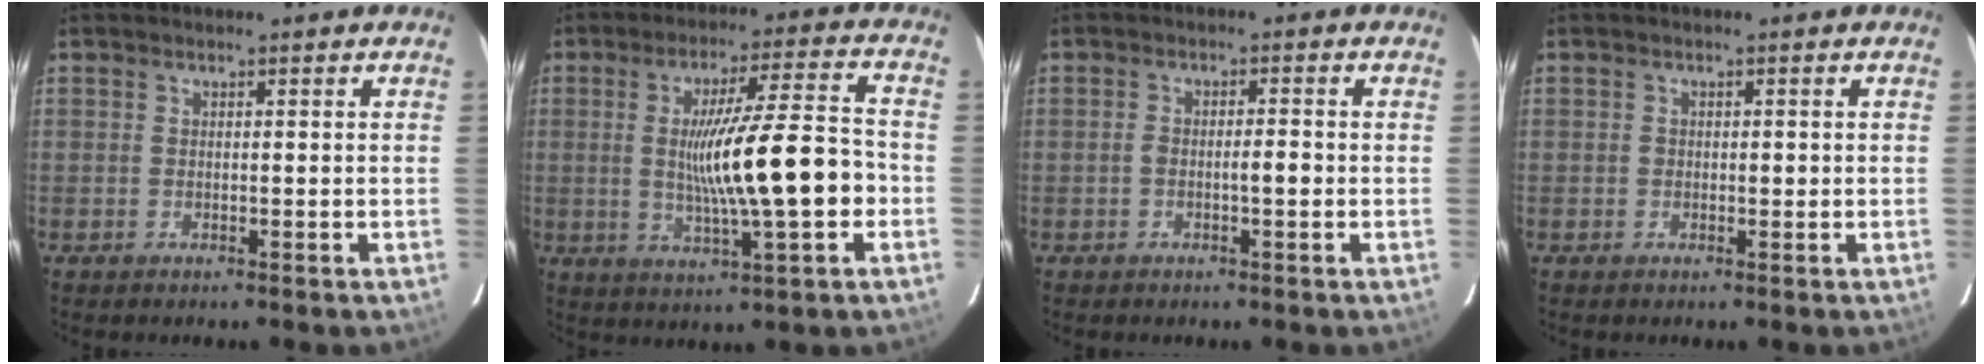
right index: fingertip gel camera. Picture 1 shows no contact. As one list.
[{"total": 14.1, "force": [-1.7, 0.7, 13.9], "torque": [-0.236, 0.006, -0.024]}, {"total": 2.5, "force": [-0.7, 0.6, 2.3], "torque": [-0.040, 0.005, -0.012]}, {"total": 1.1, "force": [0.0, 0.8, 0.8], "torque": [-0.011, 0.002, -0.001]}]